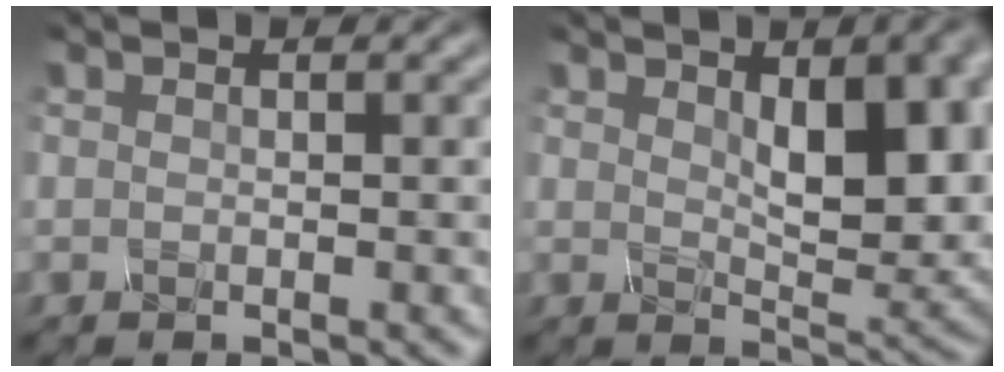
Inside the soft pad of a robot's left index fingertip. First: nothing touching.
{"total": 8.9, "force": [2.1, 3.9, 7.7], "torque": [-0.115, -0.004, 0.042]}